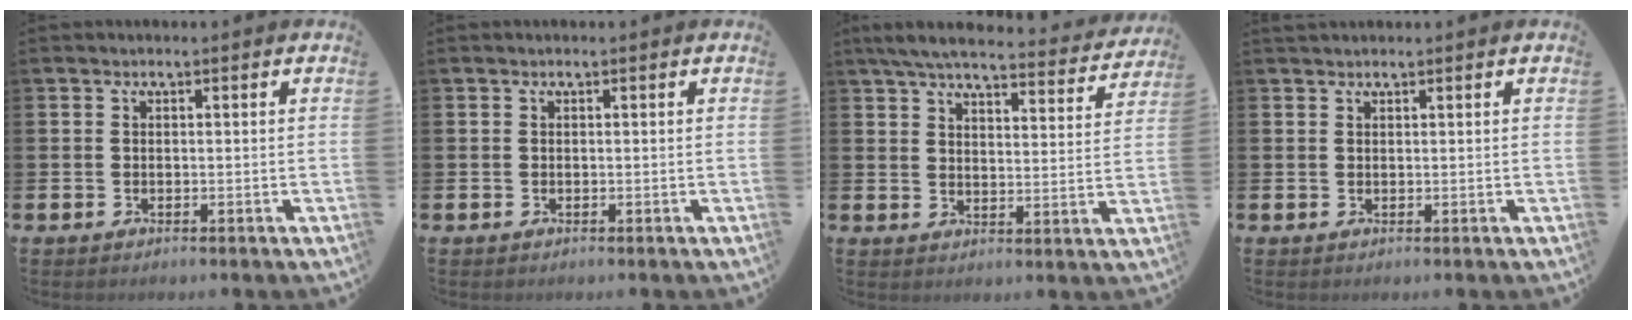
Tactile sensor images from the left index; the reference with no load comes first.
{"total": 0.0}
{"total": 5.9, "force": [5.4, 1.0, 2.3], "torque": [-0.049, -0.039, 0.089]}
{"total": 0.9, "force": [0.9, 0.2, 0.1], "torque": [0.013, -0.003, 0.013]}